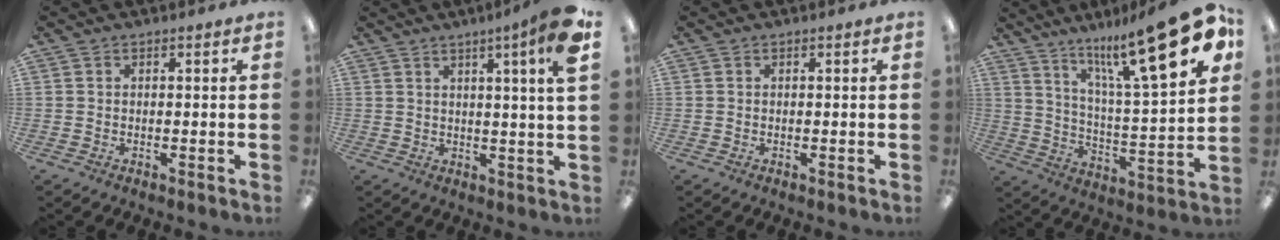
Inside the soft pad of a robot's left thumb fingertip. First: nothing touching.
{"total": 8.3, "force": [4.3, 0.0, 7.2], "torque": [-0.102, -0.018, 0.063]}
{"total": 0.0}
{"total": 22.6, "force": [14.4, 5.5, 16.5], "torque": [-0.245, -0.088, 0.227]}